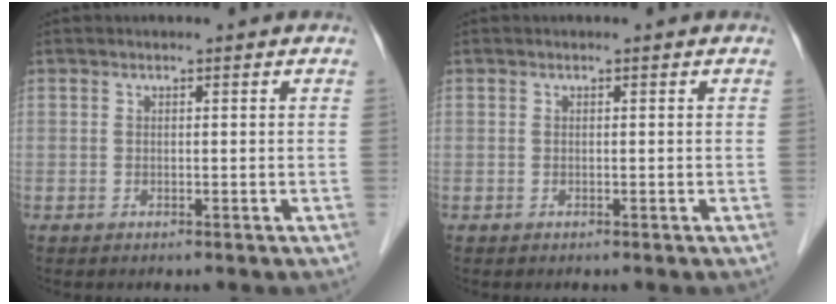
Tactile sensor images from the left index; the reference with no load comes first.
{"total": 0.0}